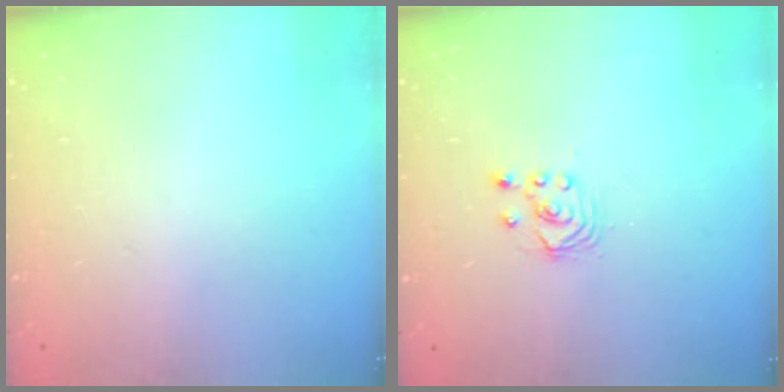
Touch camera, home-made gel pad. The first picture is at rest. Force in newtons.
{"total": 1.7, "press": 1.7, "slide": 0.2}